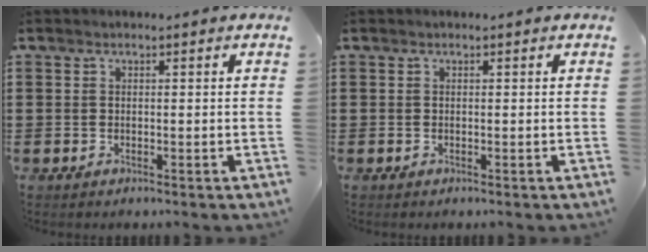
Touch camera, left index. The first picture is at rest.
{"total": 0.0}